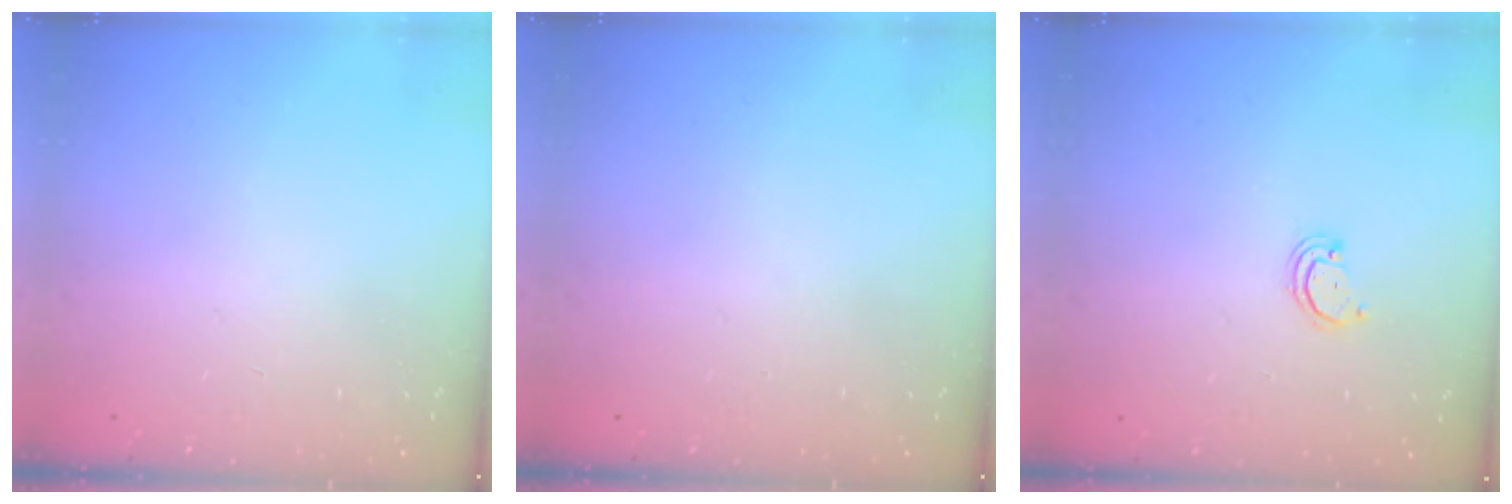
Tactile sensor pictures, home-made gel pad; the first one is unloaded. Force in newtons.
{"total": 0.0}
{"total": 2.2, "press": 2.2, "slide": 0.2}